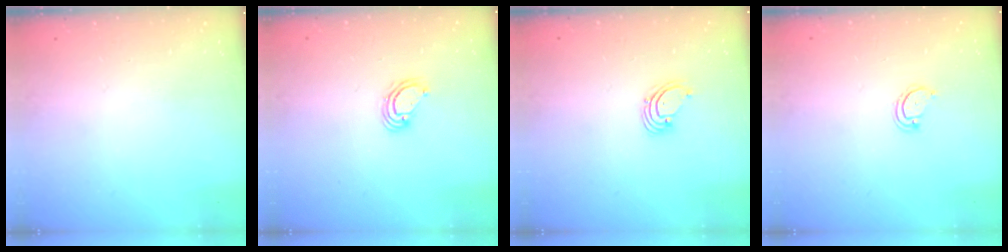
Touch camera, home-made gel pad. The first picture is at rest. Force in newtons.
{"total": 3.9, "press": 3.9, "slide": 0.1}
{"total": 1.6, "press": 1.6, "slide": 0.1}
{"total": 2.3, "press": 2.3, "slide": 0.2}